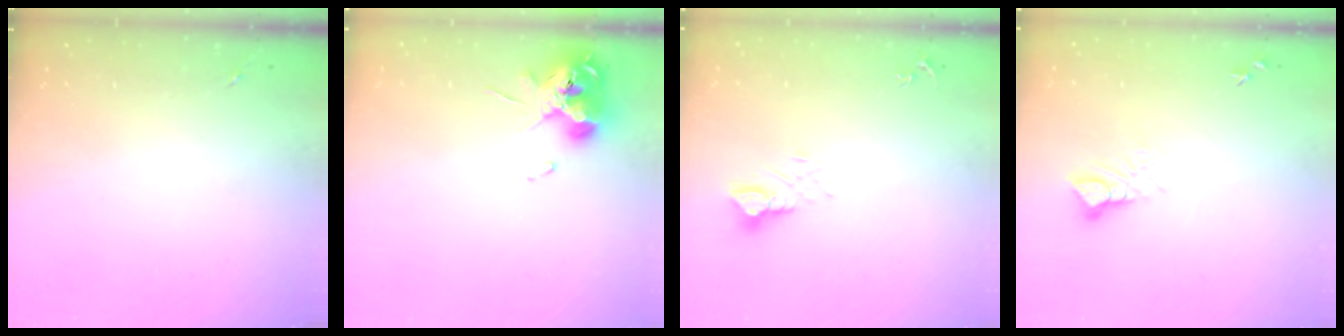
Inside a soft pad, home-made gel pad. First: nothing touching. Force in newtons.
{"total": 11.3, "press": 11.2, "slide": 1.4}
{"total": 4.3, "press": 4.3, "slide": 0.3}
{"total": 5.0, "press": 5.0, "slide": 0.2}